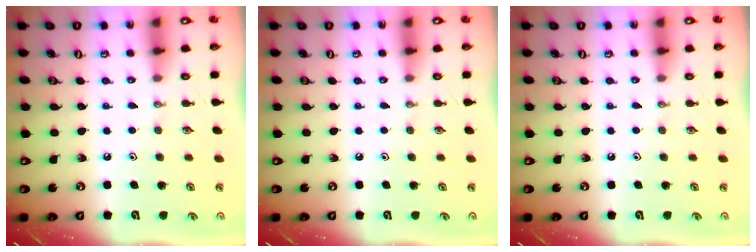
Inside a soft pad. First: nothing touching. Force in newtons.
{"total": 0.0}
{"total": 0.0}